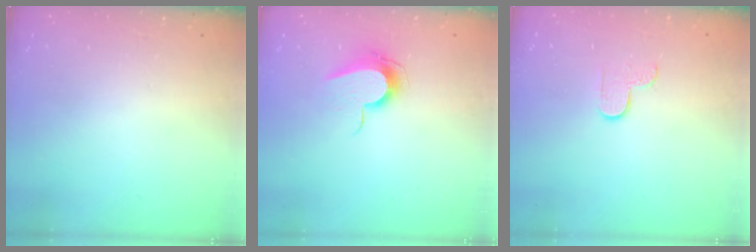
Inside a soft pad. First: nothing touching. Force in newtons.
{"total": 9.2, "press": 9.2, "slide": 0.8}
{"total": 2.9, "press": 2.9, "slide": 0.3}